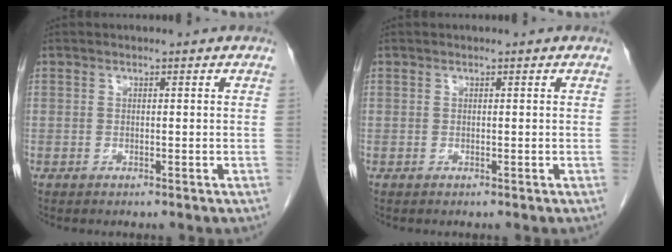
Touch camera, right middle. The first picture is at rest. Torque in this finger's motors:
{"motor_torque": [0.00, 0.00, 0.00, -0.01]}